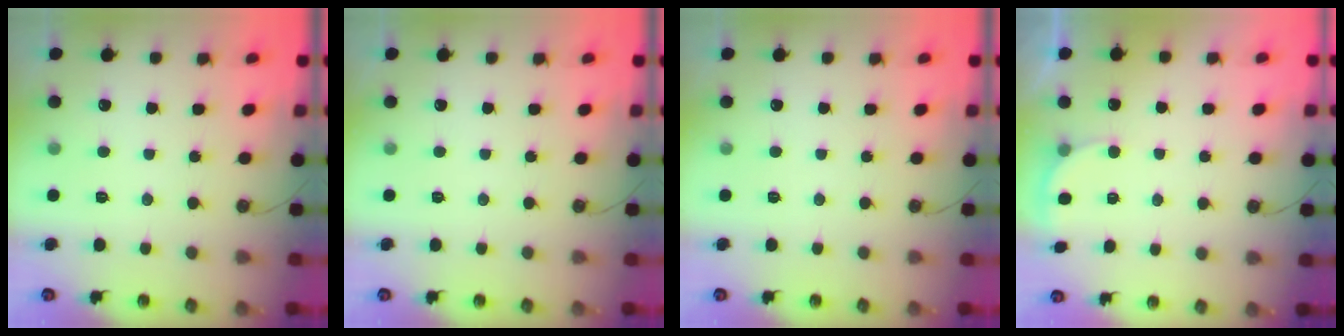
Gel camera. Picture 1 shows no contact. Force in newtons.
{"total": 0.0}
{"total": 0.0}
{"total": 2.5, "press": 2.4, "slide": 0.7}